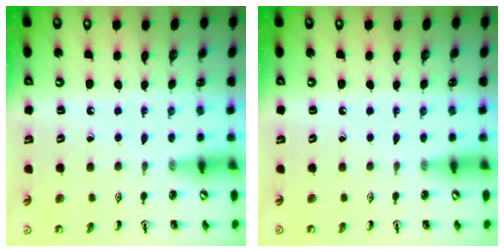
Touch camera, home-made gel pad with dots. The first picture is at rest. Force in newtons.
{"total": 0.0}